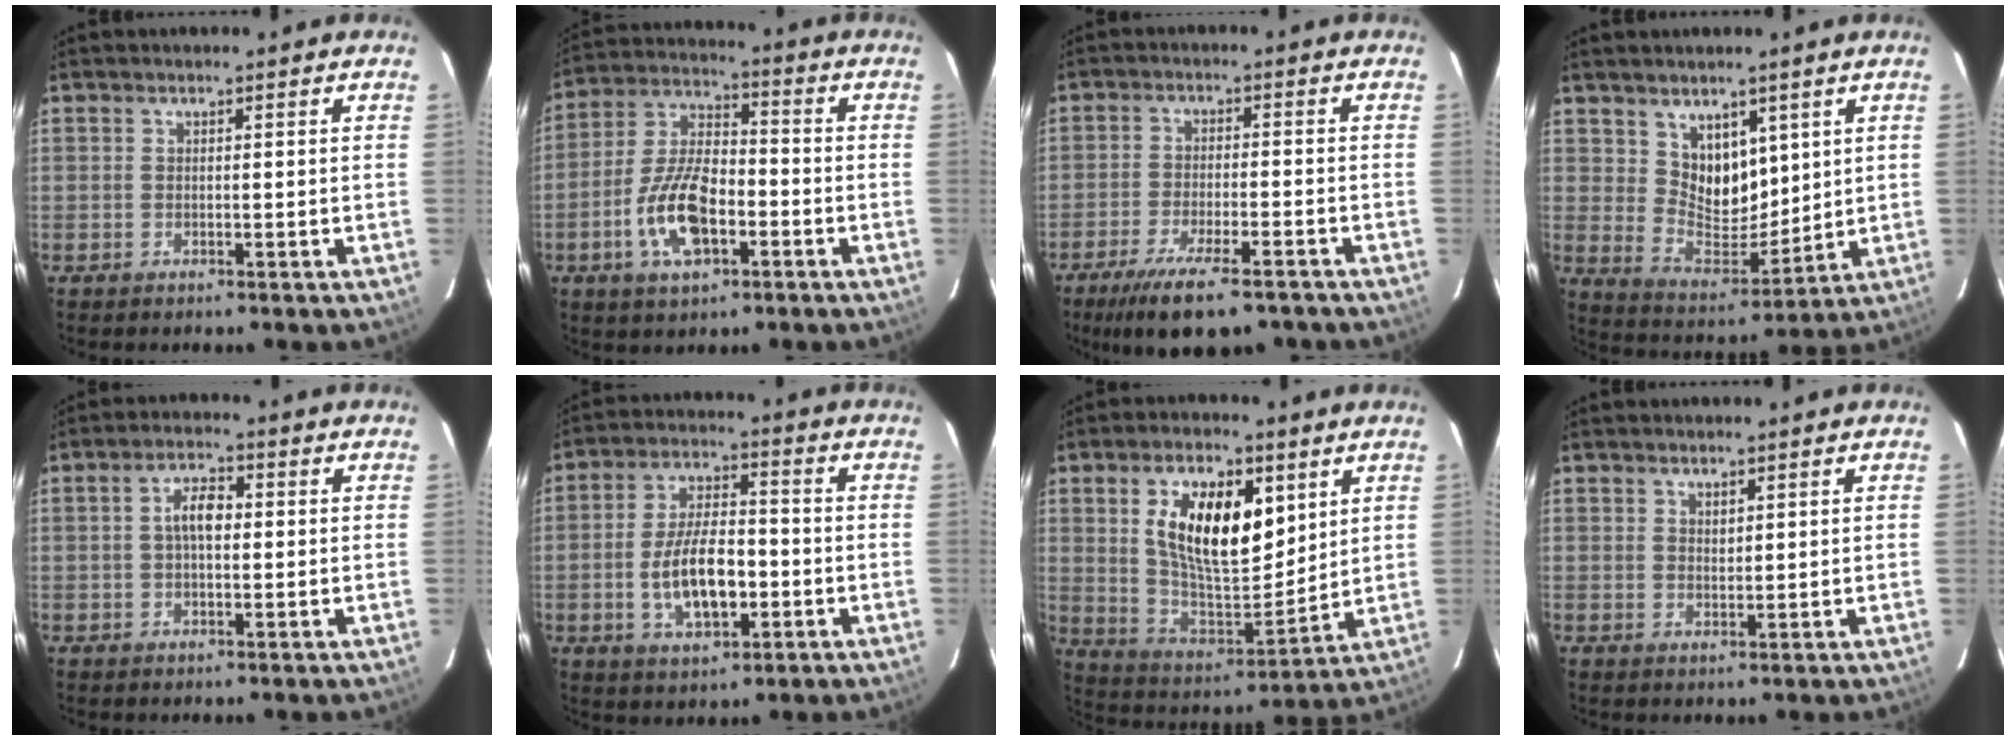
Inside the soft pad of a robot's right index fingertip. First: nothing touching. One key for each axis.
{"total": 12.7, "fx": -4.7, "fy": 5.8, "fz": 10.3, "tx": -0.217, "ty": 0.005, "tz": -0.084}
{"total": 13.6, "fx": -10.0, "fy": 3.8, "fz": 8.5, "tx": -0.177, "ty": -0.036, "tz": -0.162}
{"total": 9.4, "fx": 4.9, "fy": 6.6, "fz": 4.6, "tx": -0.071, "ty": -0.003, "tz": 0.105}
{"total": 4.4, "fx": 0.3, "fy": 2.2, "fz": 3.8, "tx": -0.071, "ty": 0.014, "tz": 0.005}
{"total": 11.8, "fx": -2.8, "fy": 5.4, "fz": 10.1, "tx": -0.197, "ty": 0.005, "tz": -0.040}
{"total": 16.8, "fx": 5.9, "fy": 8.0, "fz": 13.6, "tx": -0.246, "ty": 0.005, "tz": 0.115}
{"total": 1.6, "fx": 1.1, "fy": 0.8, "fz": 0.8, "tx": -0.011, "ty": 0.001, "tz": 0.020}